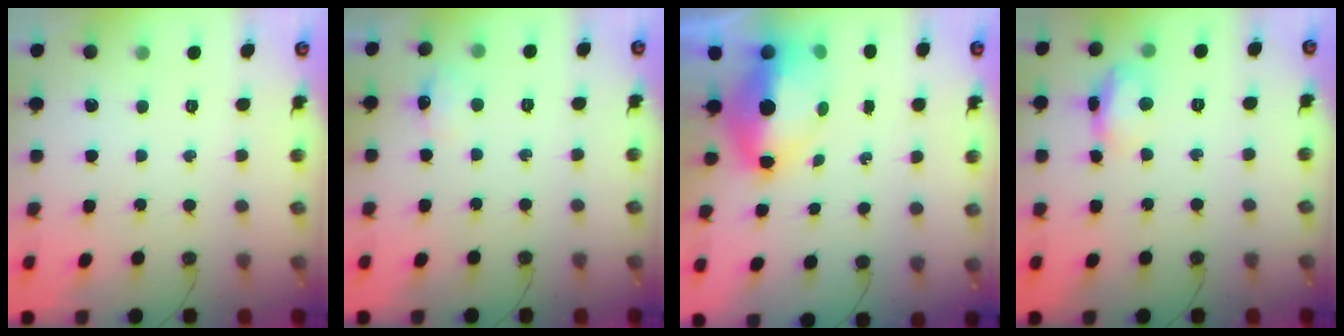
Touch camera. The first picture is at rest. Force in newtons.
{"total": 6.5, "press": 6.5, "slide": 1.0}
{"total": 10.1, "press": 10.1, "slide": 1.3}
{"total": 11.3, "press": 11.3, "slide": 0.9}